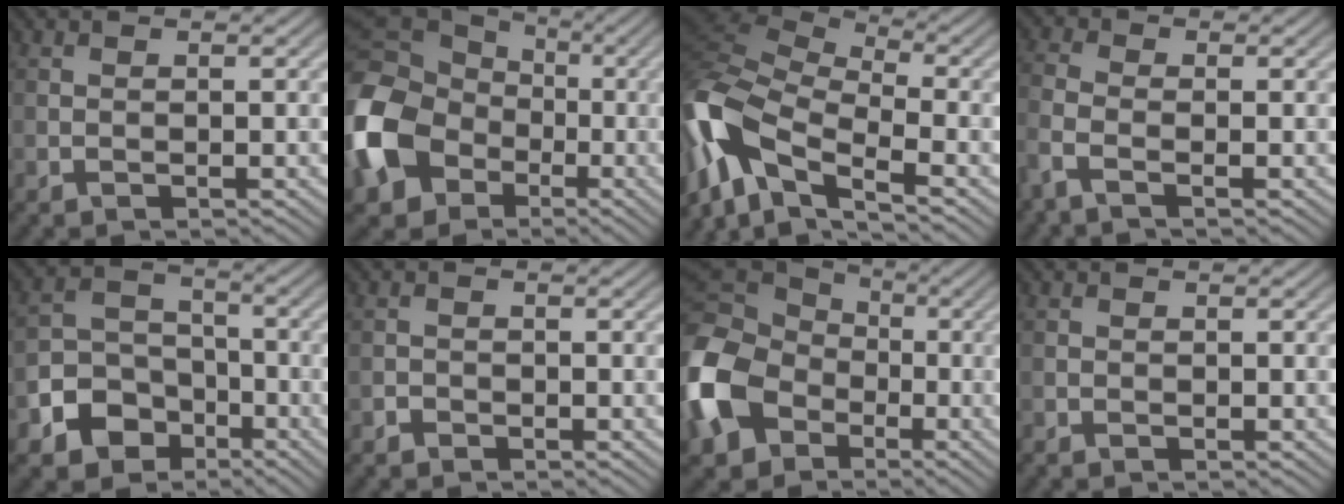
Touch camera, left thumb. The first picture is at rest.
{"total": 18.4, "force": [-4.5, 15.0, 9.6], "torque": [-0.288, -0.036, -0.107]}
{"total": 14.4, "force": [-5.0, 6.6, 11.7], "torque": [-0.278, 0.000, -0.103]}
{"total": 3.5, "force": [-2.0, 1.0, 2.7], "torque": [-0.070, -0.007, -0.057]}
{"total": 7.9, "force": [-4.2, 5.9, 3.1], "torque": [-0.069, -0.007, -0.090]}
{"total": 1.0, "force": [-0.8, 0.6, 0.2], "torque": [-0.001, 0.000, -0.018]}
{"total": 16.8, "force": [-4.4, 13.3, 9.3], "torque": [-0.286, -0.032, -0.099]}
{"total": 0.5, "force": [-0.5, 0.2, 0.1], "torque": [-0.003, -0.003, -0.009]}